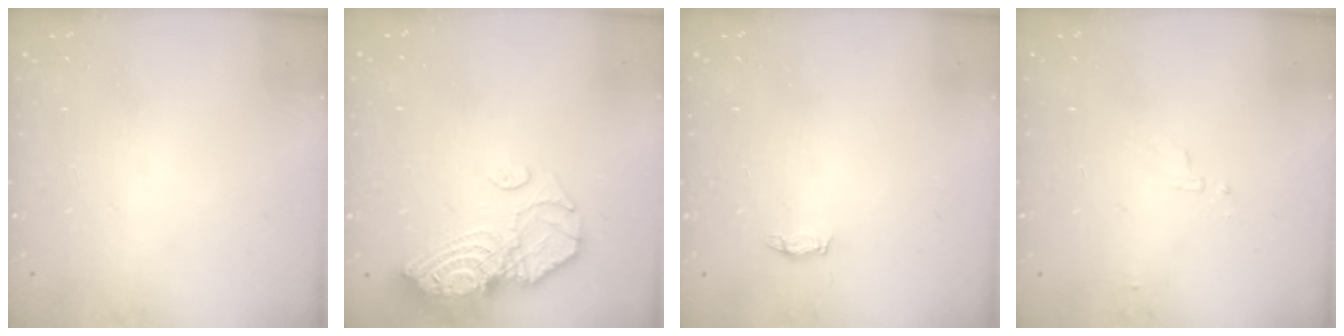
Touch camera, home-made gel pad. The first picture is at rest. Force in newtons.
{"total": 13.2, "press": 13.2, "slide": 1.2}
{"total": 2.9, "press": 2.9, "slide": 0.4}
{"total": 3.4, "press": 3.4, "slide": 0.2}